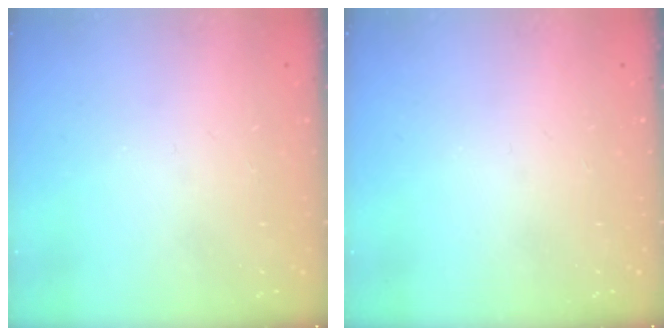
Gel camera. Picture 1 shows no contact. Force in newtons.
{"total": 0.0}